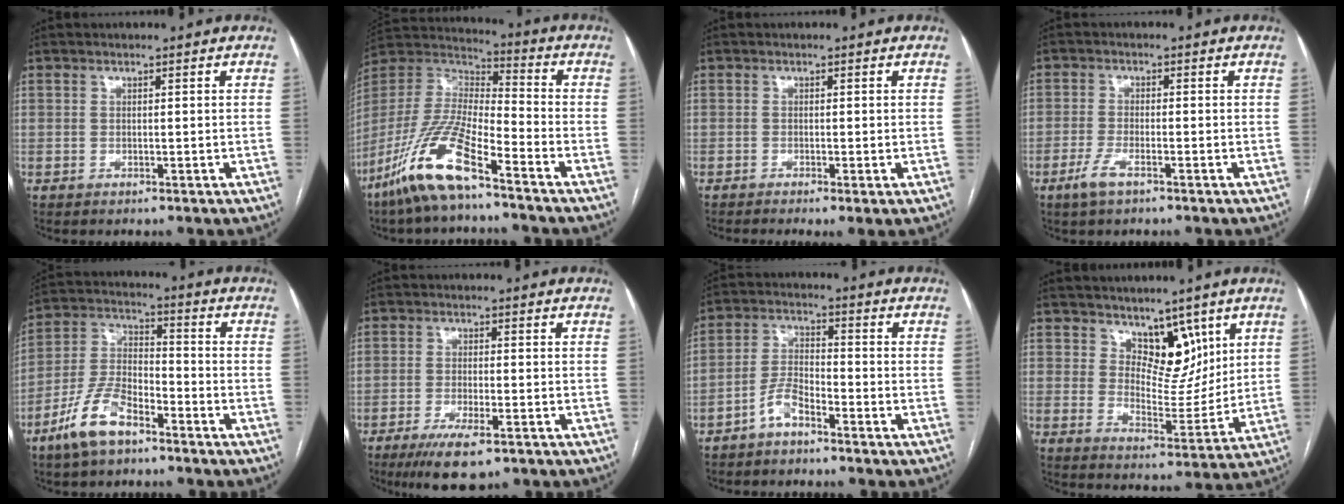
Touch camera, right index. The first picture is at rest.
{"total": 15.2, "force": [-9.8, 2.6, 11.3], "torque": [-0.243, -0.012, -0.193]}
{"total": 2.1, "force": [-1.0, 0.2, 1.9], "torque": [-0.029, -0.007, -0.014]}
{"total": 3.4, "force": [-2.1, 1.0, 2.5], "torque": [-0.056, -0.001, -0.043]}
{"total": 10.4, "force": [-6.7, 4.0, 6.8], "torque": [-0.152, 0.004, -0.134]}
{"total": 7.5, "force": [-4.8, 1.6, 5.5], "torque": [-0.093, -0.016, -0.077]}
{"total": 4.9, "force": [-3.5, 1.7, 3.0], "torque": [-0.067, 0.011, -0.071]}
{"total": 7.7, "force": [4.8, 4.3, 4.1], "torque": [-0.051, -0.006, 0.087]}